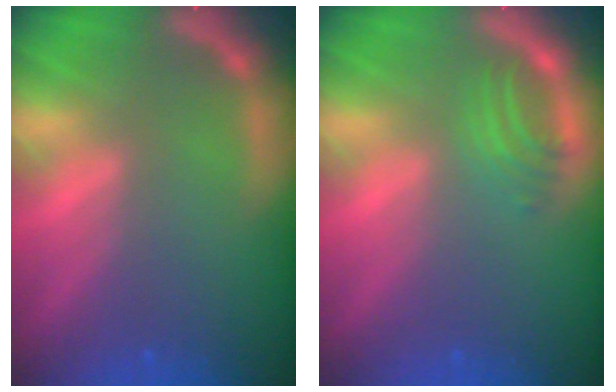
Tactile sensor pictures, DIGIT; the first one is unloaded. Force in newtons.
{"total": 2.5}